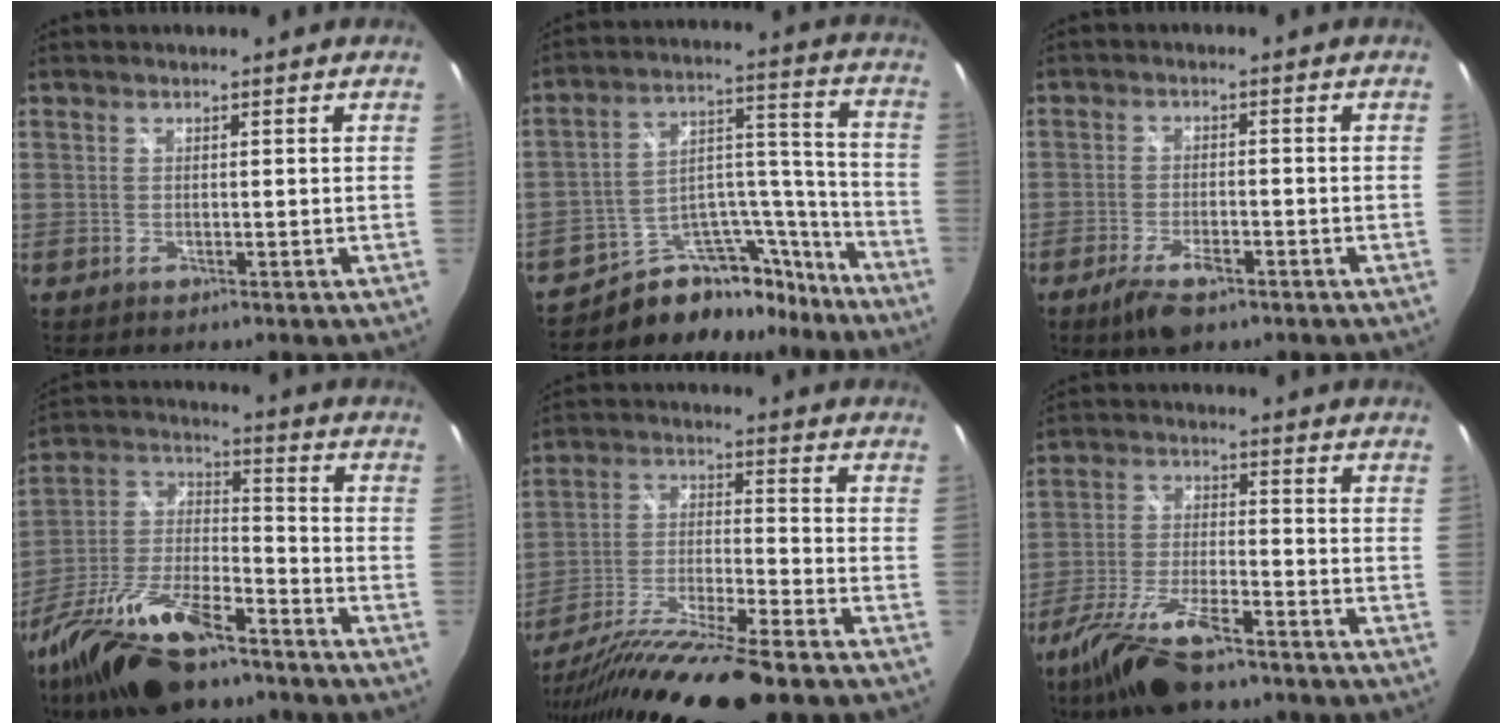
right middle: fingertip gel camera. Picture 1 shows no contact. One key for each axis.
{"total": 16.8, "fx": -14.2, "fy": 7.9, "fz": 4.5, "tx": -0.065, "ty": 0.079, "tz": -0.205}
{"total": 6.2, "fx": -4.2, "fy": 2.2, "fz": 4.0, "tx": -0.097, "ty": -0.010, "tz": -0.072}
{"total": 20.4, "fx": -13.8, "fy": 7.3, "fz": 13.2, "tx": -0.272, "ty": -0.014, "tz": -0.251}
{"total": 19.1, "fx": -15.0, "fy": 0.3, "fz": 11.8, "tx": -0.223, "ty": -0.049, "tz": -0.260}
{"total": 12.8, "fx": -9.5, "fy": 3.5, "fz": 7.9, "tx": -0.171, "ty": -0.023, "tz": -0.176}